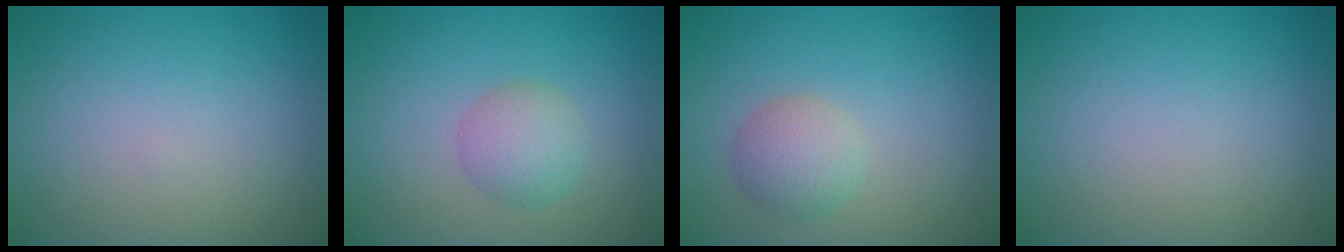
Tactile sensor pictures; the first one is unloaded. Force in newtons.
{"total": 2.8, "press": 2.8, "slide": 0.1}
{"total": 2.7, "press": 2.7, "slide": 0.2}
{"total": 0.0}